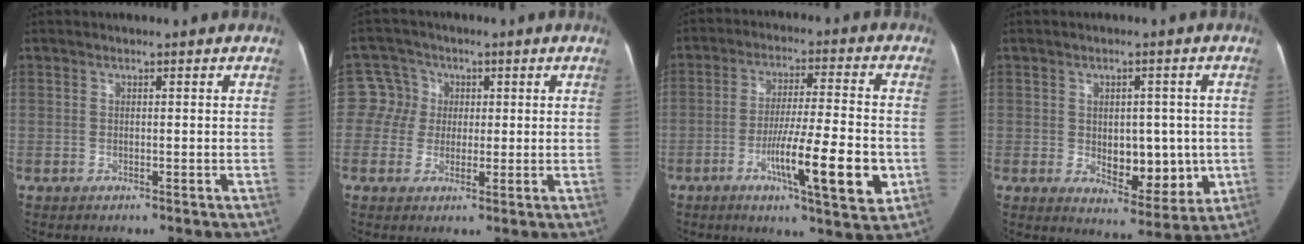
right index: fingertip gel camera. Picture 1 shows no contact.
{"total": 5.0, "force": [0.6, 5.0, 0.1], "torque": [0.009, 0.019, 0.009]}
{"total": 13.4, "force": [-4.4, 1.1, 12.7], "torque": [-0.205, -0.012, -0.070]}
{"total": 8.8, "force": [-0.4, 5.0, 7.3], "torque": [-0.080, -0.002, 0.007]}